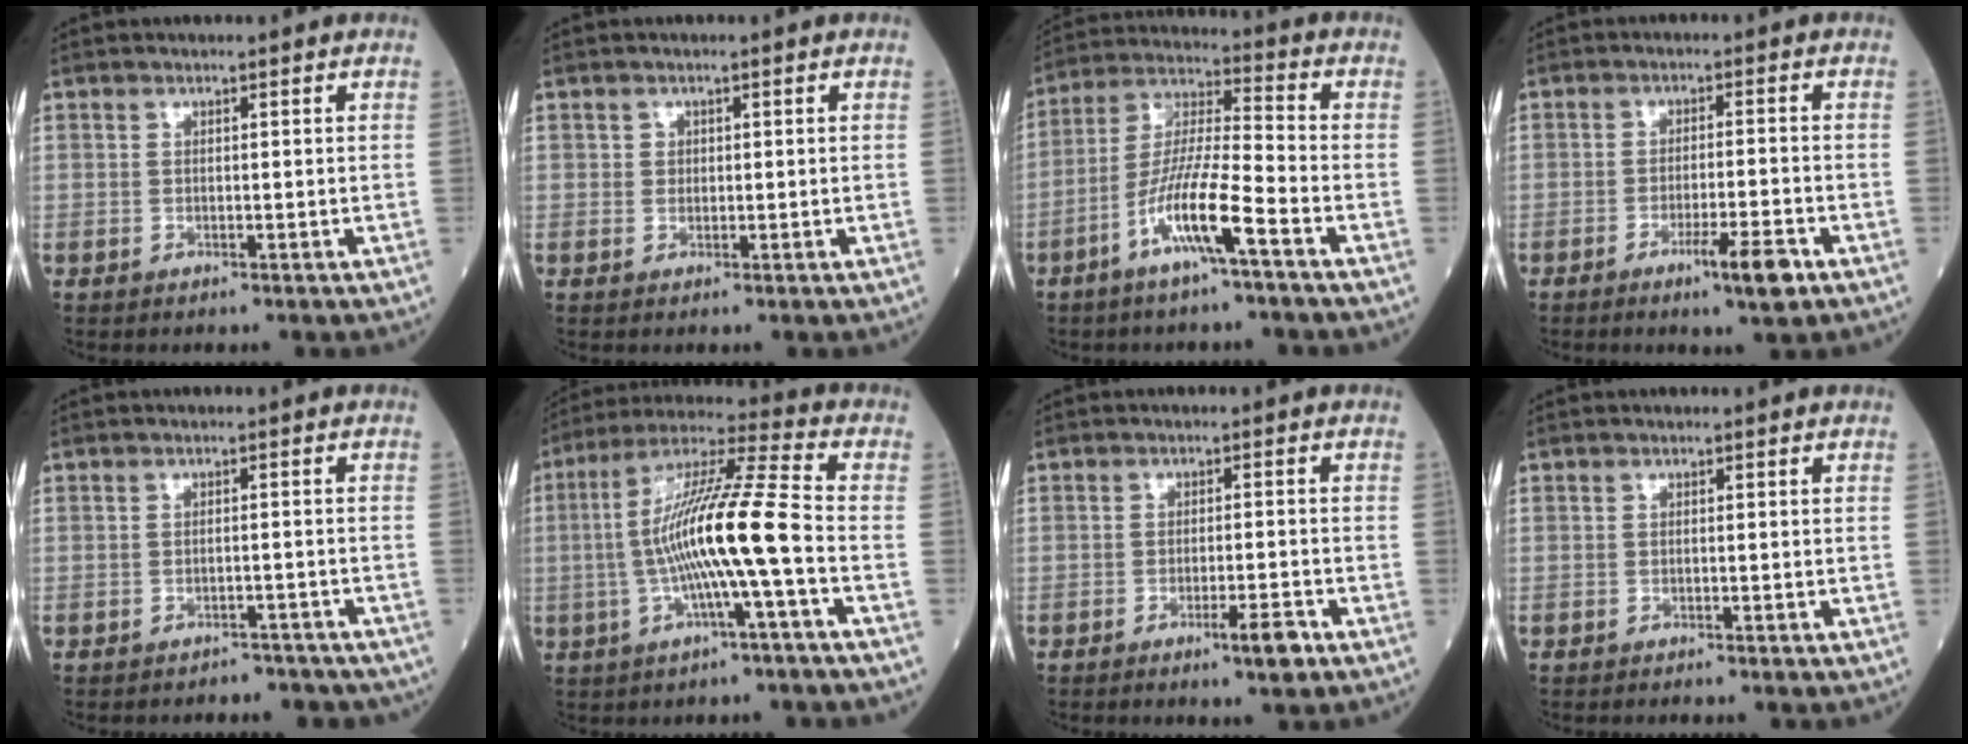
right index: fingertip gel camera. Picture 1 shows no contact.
{"total": 0.9, "force": [0.2, 0.9, 0.2], "torque": [0.002, 0.001, 0.003]}
{"total": 10.8, "force": [-5.5, 0.3, 9.3], "torque": [-0.183, -0.001, -0.110]}
{"total": 6.3, "force": [-3.4, 0.3, 5.2], "torque": [-0.085, -0.008, -0.055]}
{"total": 6.0, "force": [-5.5, 2.5, 0.6], "torque": [0.000, 0.005, -0.054]}
{"total": 14.0, "force": [-2.4, -0.3, 13.8], "torque": [-0.261, 0.016, -0.051]}
{"total": 3.5, "force": [-2.1, 0.2, 2.8], "torque": [-0.041, -0.003, -0.033]}
{"total": 0.7, "force": [-0.6, -0.1, 0.2], "torque": [-0.002, 0.000, -0.013]}